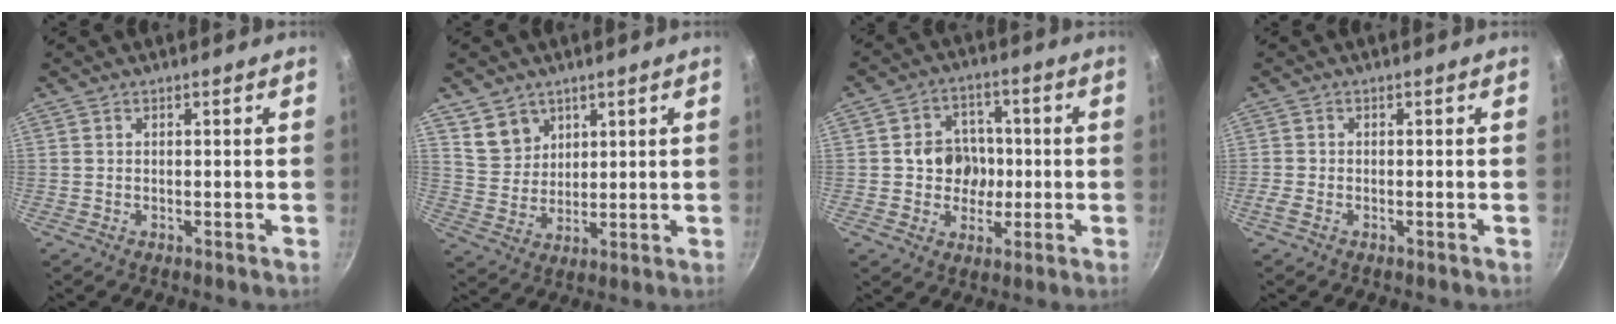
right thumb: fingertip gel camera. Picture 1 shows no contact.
{"total": 6.8, "force": [3.9, 5.2, 1.9], "torque": [-0.007, -0.014, 0.083]}
{"total": 9.6, "force": [-1.1, 8.3, 4.8], "torque": [-0.036, 0.019, -0.027]}
{"total": 1.7, "force": [-1.1, 0.9, 1.0], "torque": [-0.032, 0.003, -0.026]}